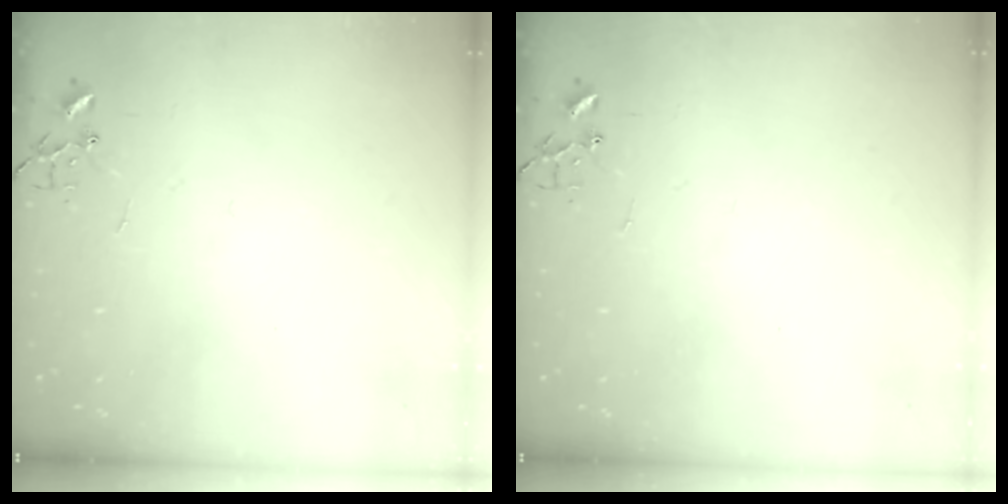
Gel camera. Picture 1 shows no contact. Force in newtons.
{"total": 0.0}